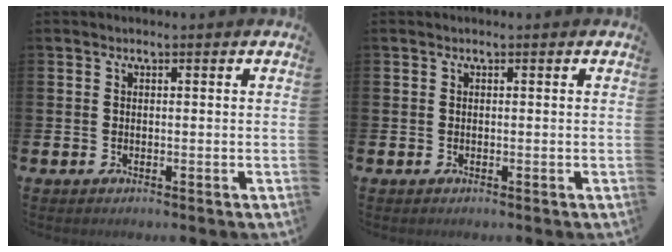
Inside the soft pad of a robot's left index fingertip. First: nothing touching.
{"total": 0.0}